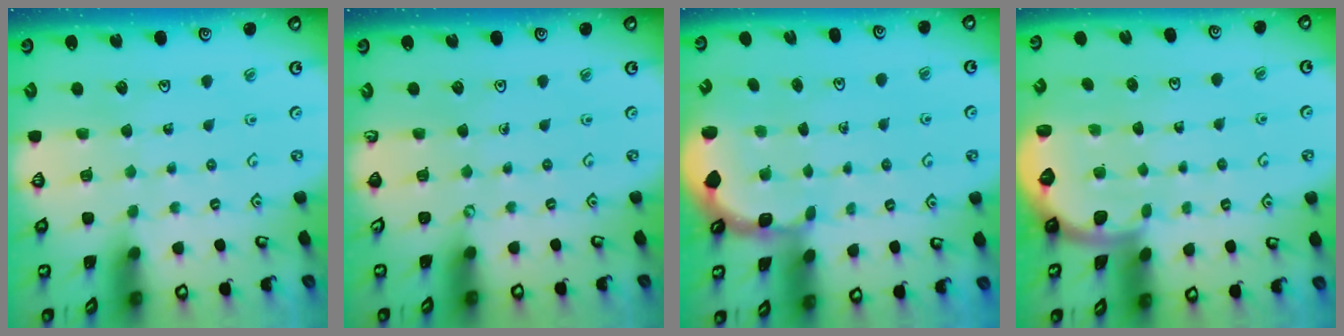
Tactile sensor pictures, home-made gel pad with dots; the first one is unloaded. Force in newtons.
{"total": 0.0}
{"total": 1.6, "press": 1.5, "slide": 0.4}
{"total": 1.6, "press": 1.6, "slide": 0.1}